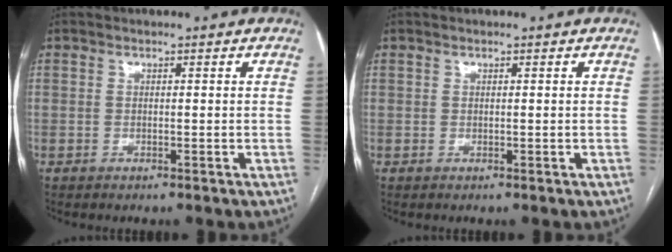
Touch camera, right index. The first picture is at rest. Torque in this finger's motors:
{"motor_torque": [0.00, 0.00, 0.00, 0.00]}